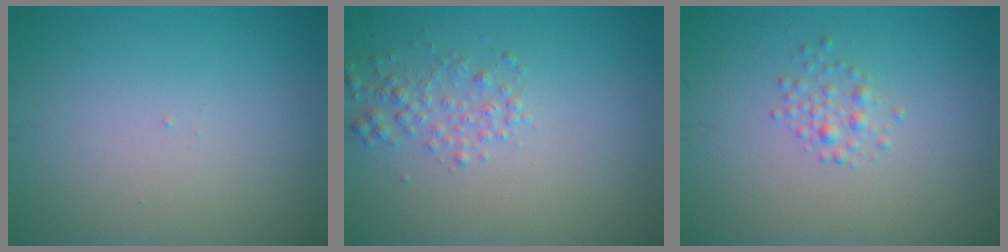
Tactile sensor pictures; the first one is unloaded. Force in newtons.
{"total": 1.9, "press": 1.9, "slide": 0.1}
{"total": 1.3, "press": 1.3, "slide": 0.0}